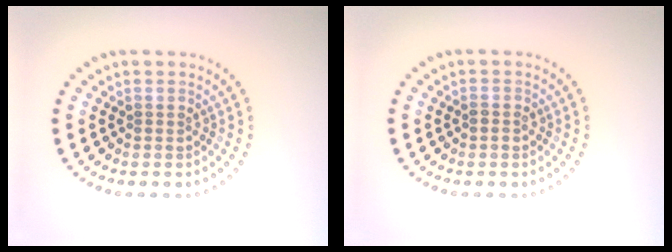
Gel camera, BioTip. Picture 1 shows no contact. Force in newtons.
{"total": 0.9, "press": 0.9, "slide": 0.1}